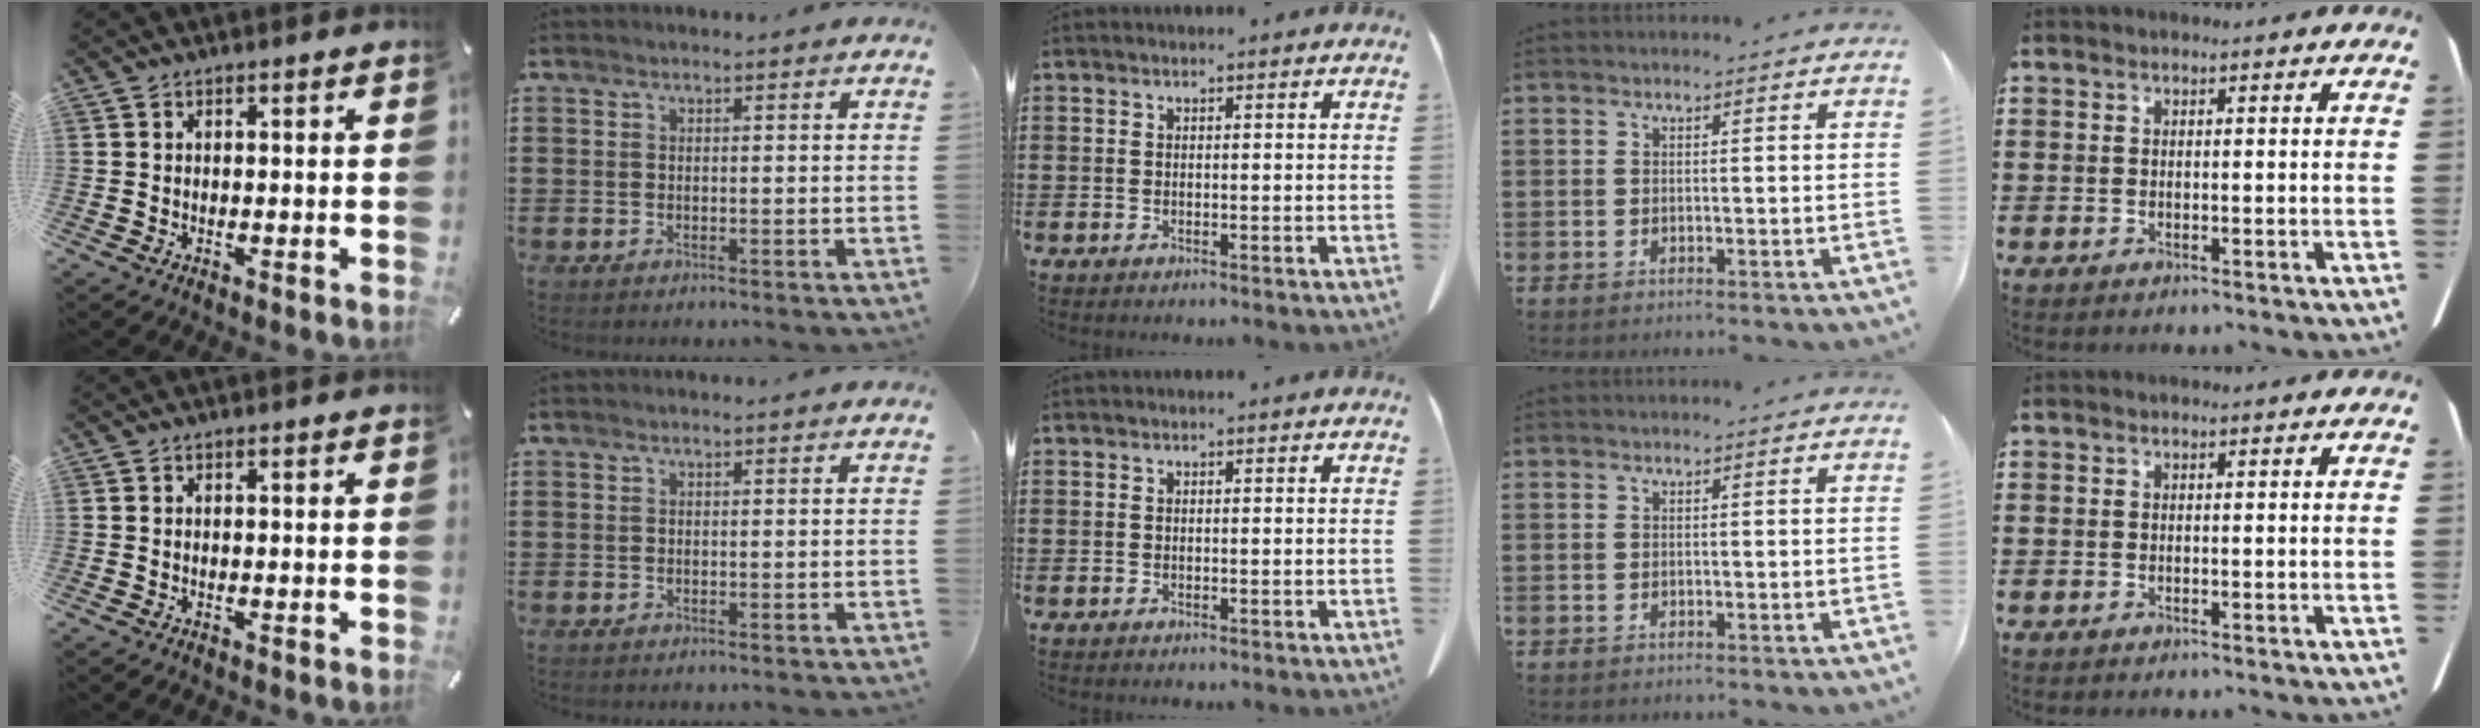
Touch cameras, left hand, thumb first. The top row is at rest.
{}